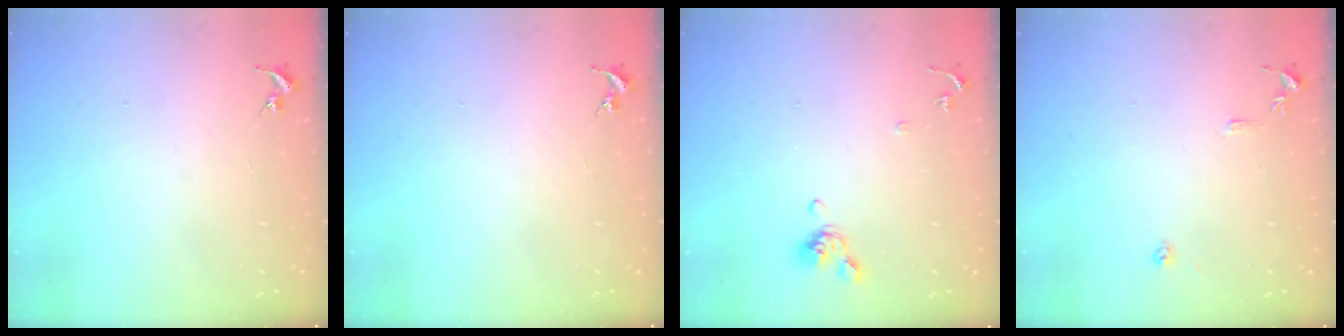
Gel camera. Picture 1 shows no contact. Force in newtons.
{"total": 0.0}
{"total": 8.5, "press": 8.4, "slide": 1.4}
{"total": 7.7, "press": 7.7, "slide": 0.8}